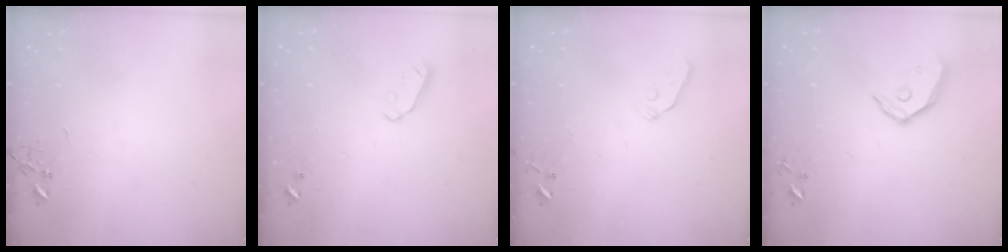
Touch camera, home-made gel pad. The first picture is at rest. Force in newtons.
{"total": 5.4, "press": 5.4, "slide": 0.5}
{"total": 3.2, "press": 3.1, "slide": 0.6}
{"total": 12.3, "press": 12.1, "slide": 1.9}